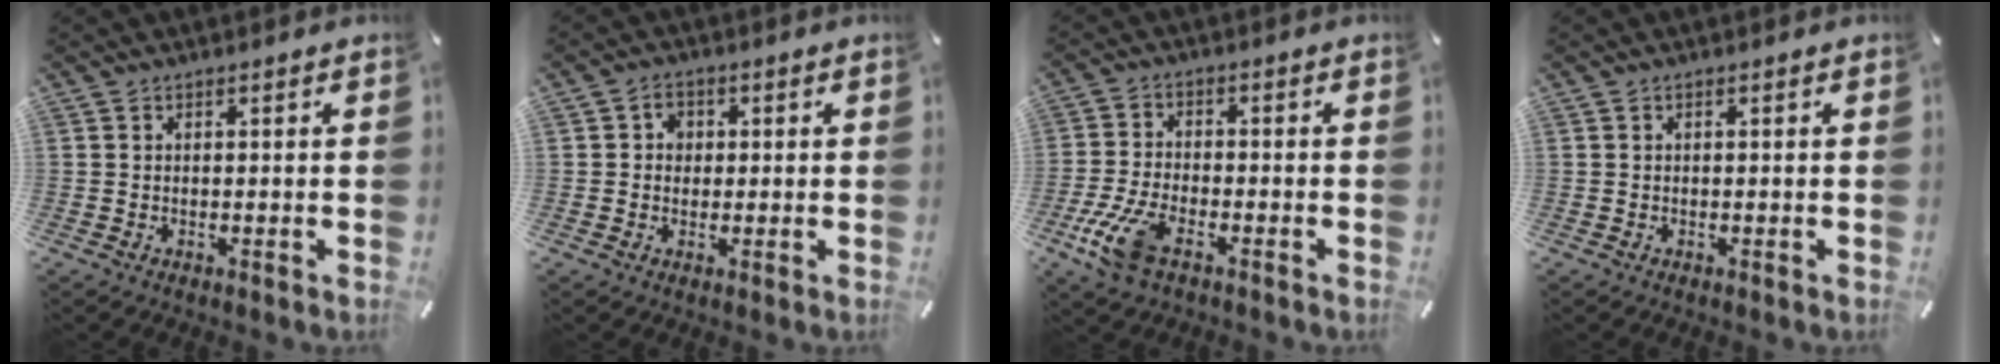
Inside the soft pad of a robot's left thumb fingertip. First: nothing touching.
{"total": 3.1, "force": [0.1, 2.9, 1.3], "torque": [-0.012, 0.003, -0.004]}
{"total": 9.3, "force": [-4.9, 4.4, 6.7], "torque": [-0.157, 0.005, -0.092]}
{"total": 0.0}